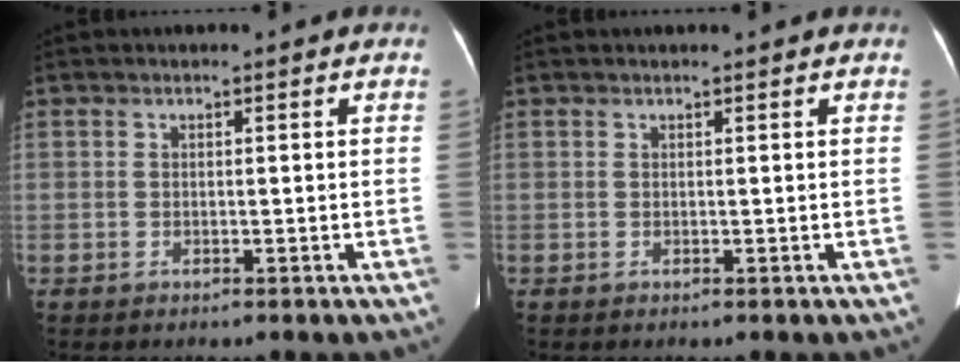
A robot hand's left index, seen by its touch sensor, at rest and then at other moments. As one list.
[{"total": 0.7, "force": [0.7, 0.1, 0.2], "torque": [-0.006, 0.007, 0.008]}]